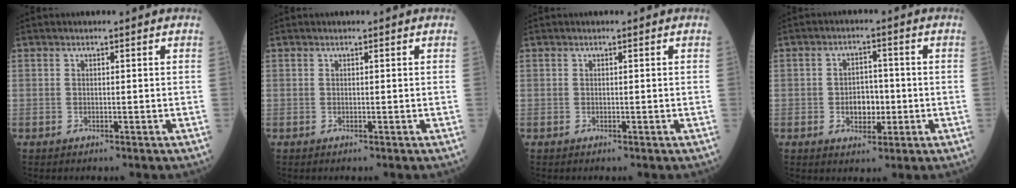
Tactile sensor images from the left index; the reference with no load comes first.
{"total": 0.0}
{"total": 0.0}
{"total": 4.5, "force": [-0.8, 3.0, 3.3], "torque": [-0.053, 0.008, -0.010]}